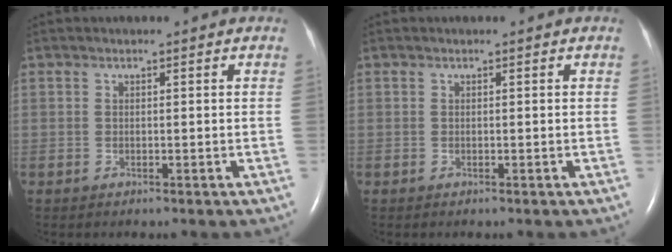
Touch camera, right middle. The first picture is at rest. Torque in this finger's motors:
{"motor_torque": [0.00, 0.00, 0.00, 0.00]}